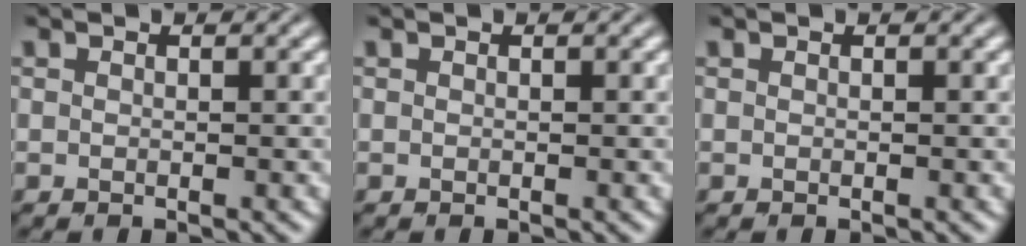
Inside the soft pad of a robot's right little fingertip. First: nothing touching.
{"total": 0.0}
{"total": 0.0}